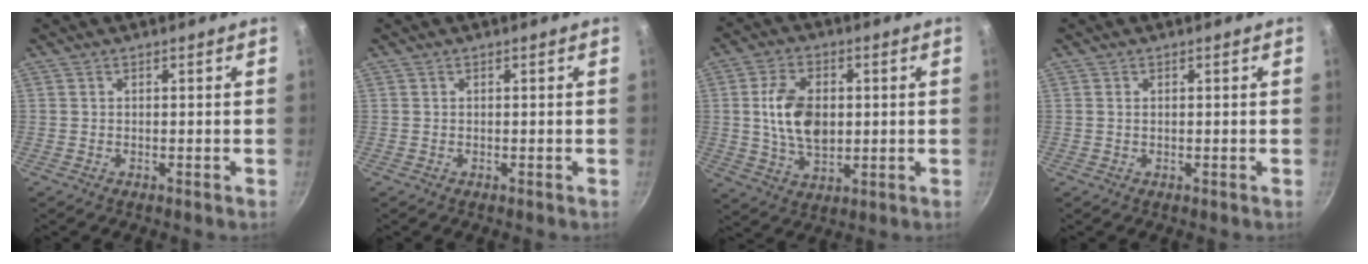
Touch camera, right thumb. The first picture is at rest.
{"total": 0.0}
{"total": 11.5, "force": [1.0, 7.4, 8.8], "torque": [-0.146, -0.004, 0.019]}
{"total": 0.6, "force": [0.2, 0.4, 0.5], "torque": [-0.008, 0.001, 0.003]}